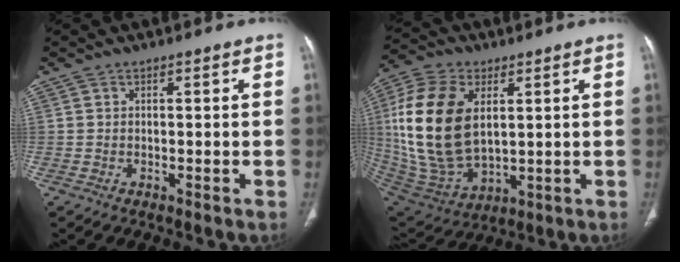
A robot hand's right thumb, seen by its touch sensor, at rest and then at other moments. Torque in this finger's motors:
{"motor_torque": [0.48, 0.61, 1.42, -0.19, 0.29]}